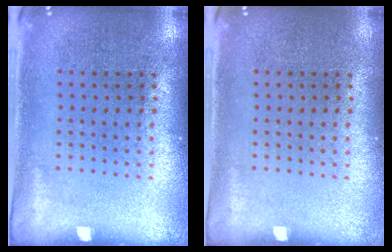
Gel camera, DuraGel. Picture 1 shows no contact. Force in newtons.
{"total": 0.0}